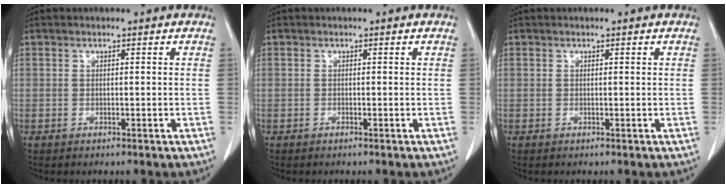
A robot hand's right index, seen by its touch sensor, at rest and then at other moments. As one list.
[{"total": 0.0}, {"total": 0.0}]